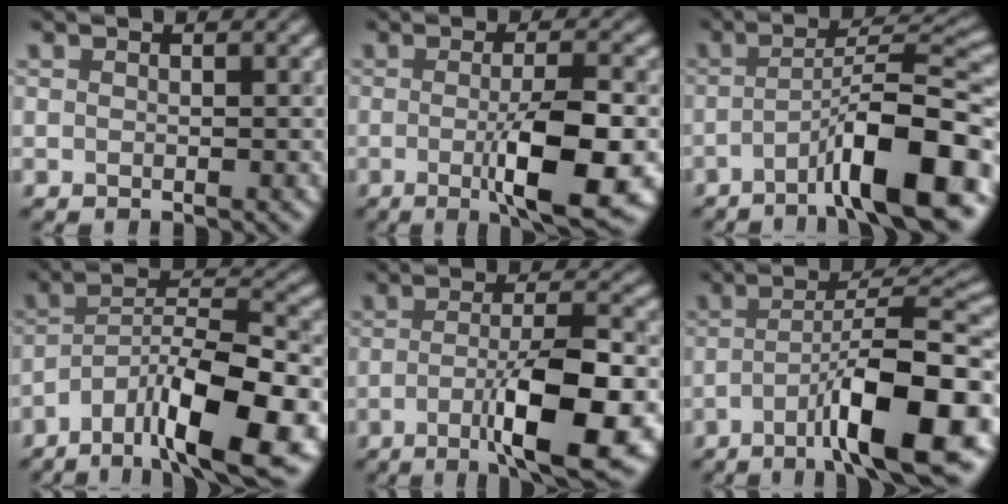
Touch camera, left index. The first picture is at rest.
{"total": 7.6, "force": [-1.7, 1.6, 7.2], "torque": [-0.111, -0.009, -0.024]}
{"total": 10.2, "force": [-4.9, 2.0, 8.8], "torque": [-0.124, 0.022, -0.084]}
{"total": 11.4, "force": [-6.3, 2.9, 9.1], "torque": [-0.145, 0.008, -0.108]}
{"total": 9.0, "force": [-3.2, 1.8, 8.2], "torque": [-0.125, 0.002, -0.056]}
{"total": 11.1, "force": [-4.7, 2.3, 9.8], "torque": [-0.140, 0.014, -0.078]}